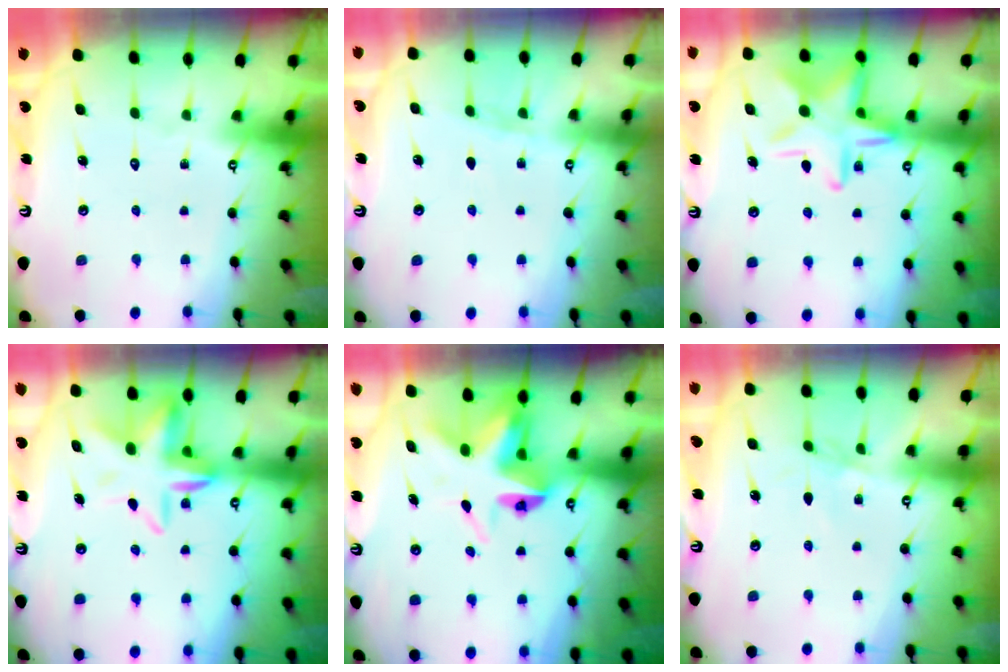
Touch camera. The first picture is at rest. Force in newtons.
{"total": 2.9, "press": 2.8, "slide": 0.7}
{"total": 14.6, "press": 14.5, "slide": 1.1}
{"total": 9.9, "press": 9.6, "slide": 2.4}
{"total": 6.2, "press": 6.2, "slide": 0.5}
{"total": 1.8, "press": 1.8, "slide": 0.4}